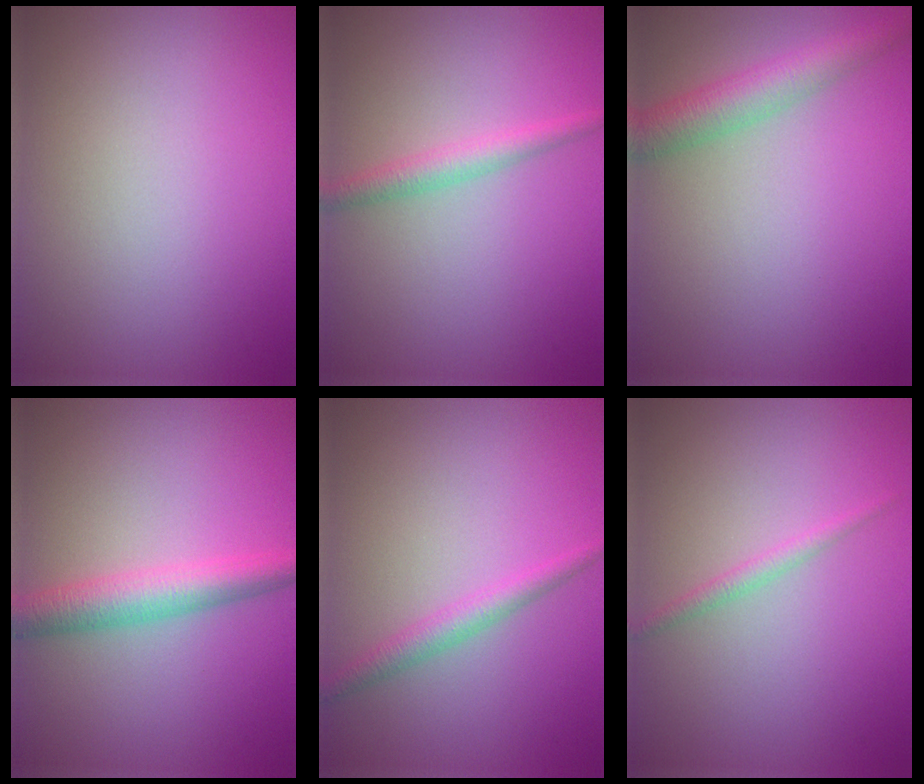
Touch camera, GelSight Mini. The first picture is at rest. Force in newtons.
{"total": 2.1, "press": 2.1, "slide": 0.1}
{"total": 4.1, "press": 4.1, "slide": 0.1}
{"total": 4.0, "press": 4.0, "slide": 0.0}
{"total": 2.0, "press": 2.0, "slide": 0.1}
{"total": 1.1, "press": 1.1, "slide": 0.0}